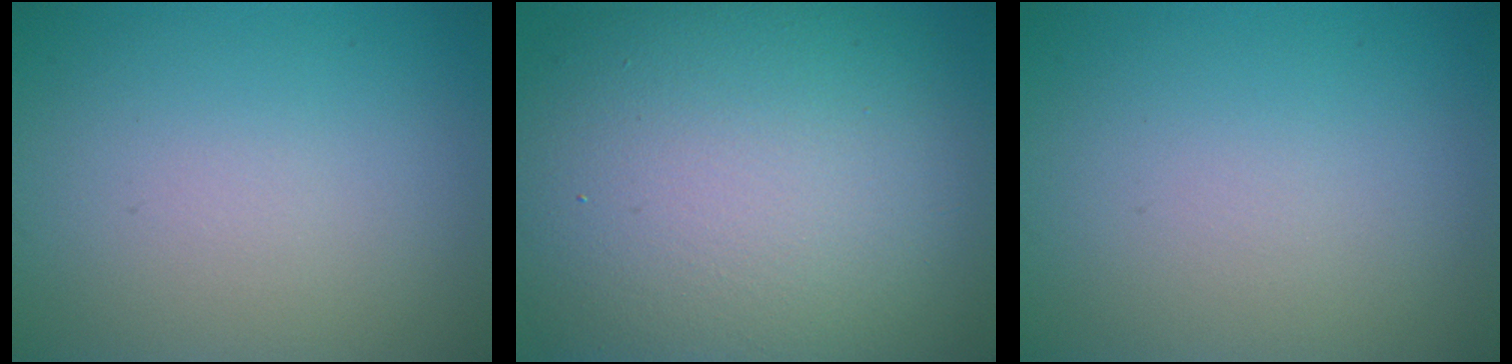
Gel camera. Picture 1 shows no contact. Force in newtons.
{"total": 15.4, "press": 15.4, "slide": 0.4}
{"total": 0.0}